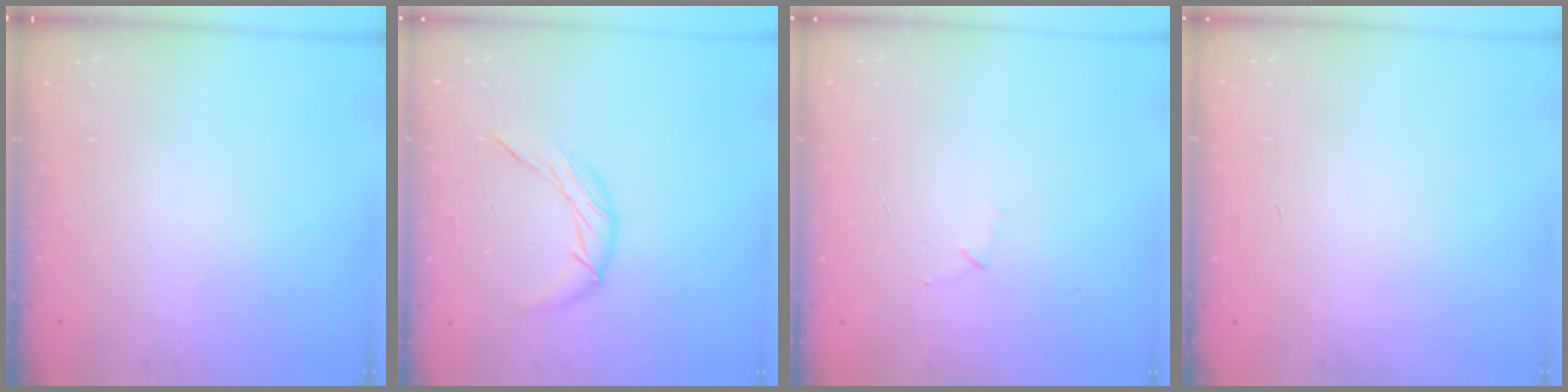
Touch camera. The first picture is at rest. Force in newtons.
{"total": 7.9, "press": 7.9, "slide": 0.2}
{"total": 4.1, "press": 3.9, "slide": 1.0}
{"total": 0.0}